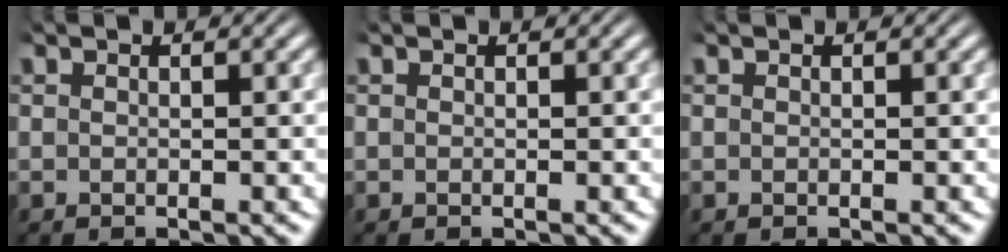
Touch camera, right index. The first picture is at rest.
{"total": 0.0}
{"total": 0.0}